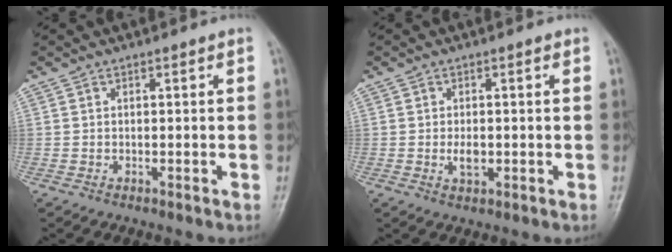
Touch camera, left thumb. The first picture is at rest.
{"total": 2.7, "force": [-0.2, 1.5, 2.2], "torque": [-0.035, -0.003, -0.003]}